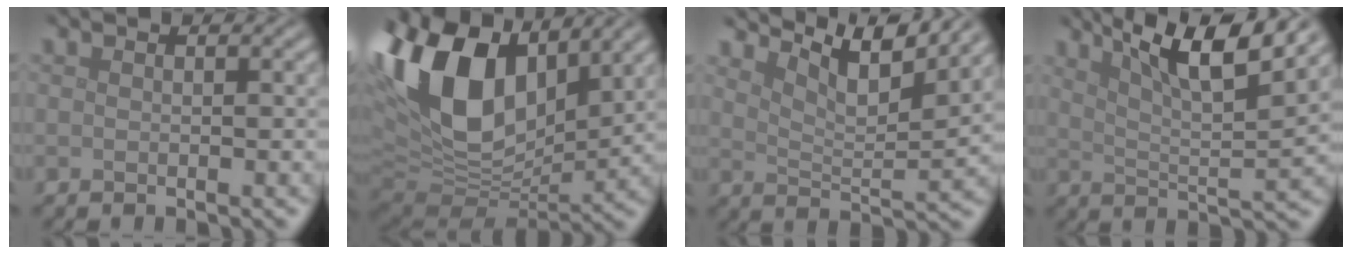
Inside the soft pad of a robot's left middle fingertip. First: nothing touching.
{"total": 15.4, "force": [5.7, 9.0, 11.1], "torque": [-0.246, 0.024, 0.100]}
{"total": 6.8, "force": [5.2, 1.4, 4.1], "torque": [-0.076, -0.004, 0.085]}
{"total": 8.5, "force": [5.5, 1.7, 6.3], "torque": [-0.103, 0.005, 0.095]}